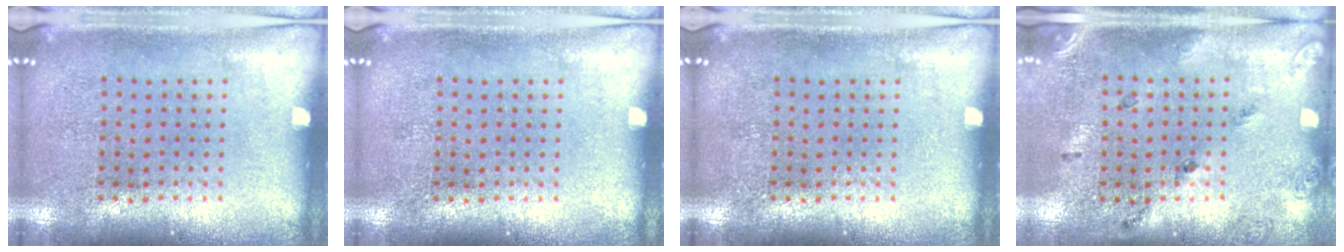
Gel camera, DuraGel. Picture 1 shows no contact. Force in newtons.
{"total": 0.0}
{"total": 0.0}
{"total": 1.7, "press": 1.0, "slide": 1.4}